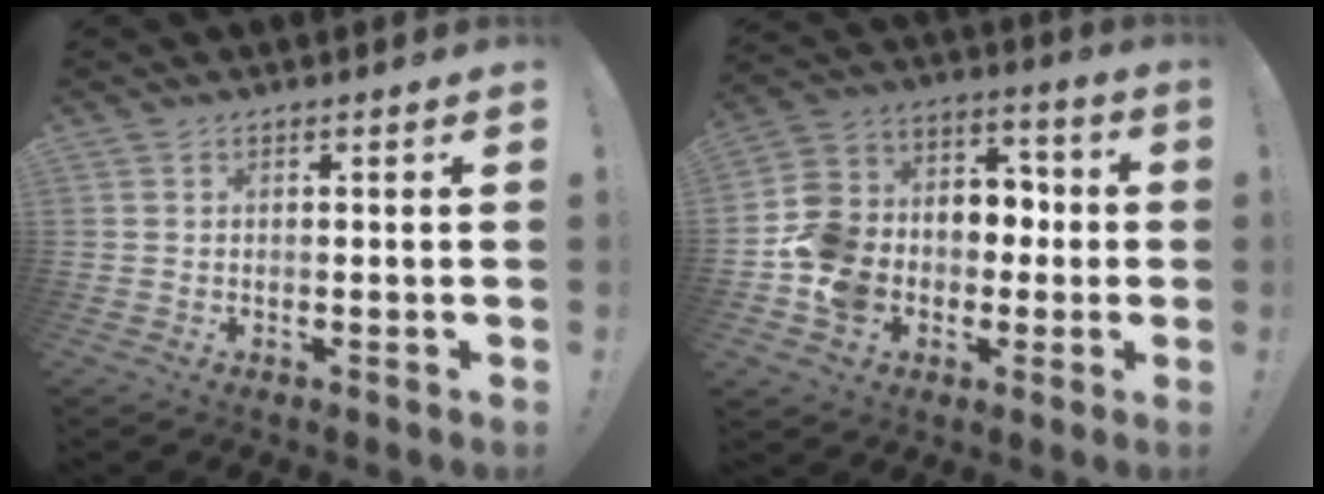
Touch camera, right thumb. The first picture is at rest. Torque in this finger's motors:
{"motor_torque": [2.71, 2.30, 1.37, -0.52, 0.18]}